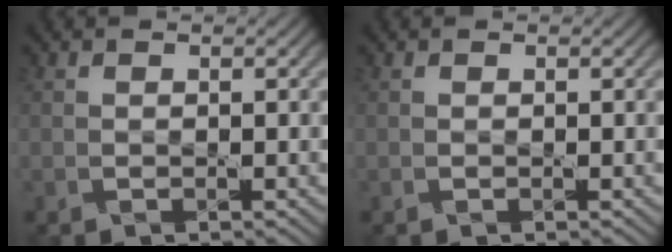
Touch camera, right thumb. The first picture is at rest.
{"total": 0.0}